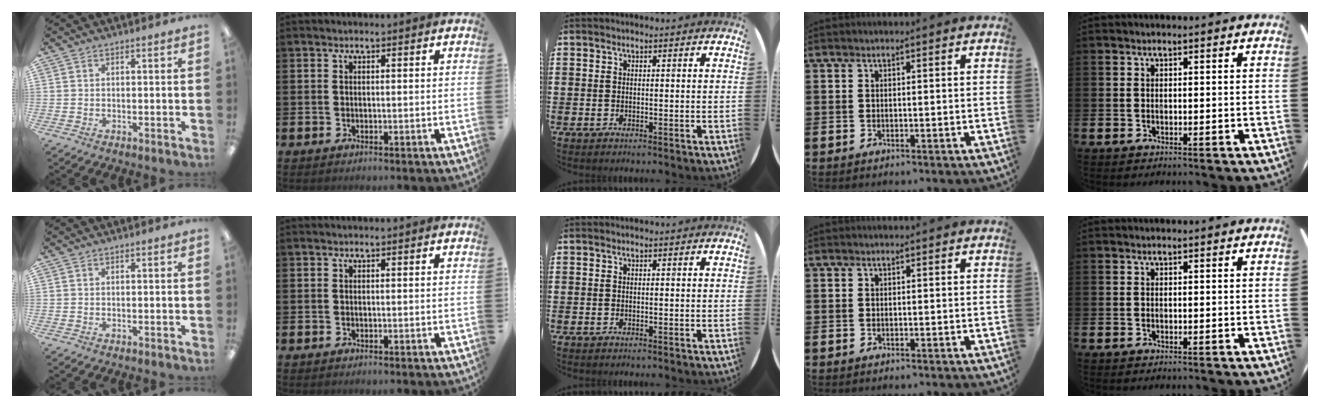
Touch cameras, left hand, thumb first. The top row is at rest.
{}